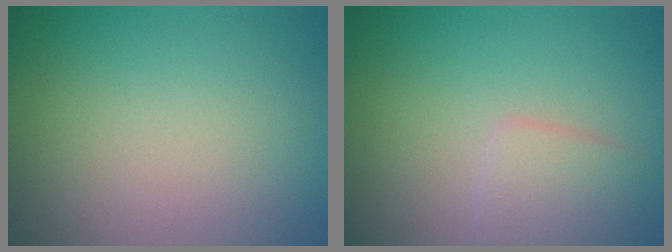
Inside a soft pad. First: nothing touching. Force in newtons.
{"total": 2.5, "press": 2.5, "slide": 0.1}